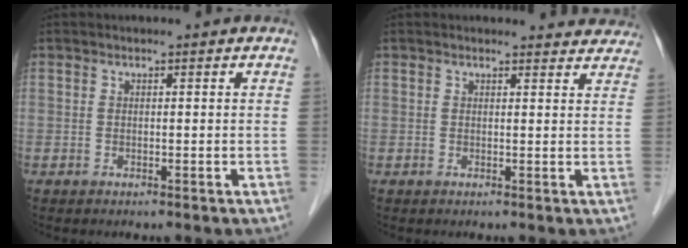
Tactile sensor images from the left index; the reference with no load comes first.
{"total": 6.7, "force": [6.4, 2.0, 0.3], "torque": [0.023, -0.001, 0.042]}